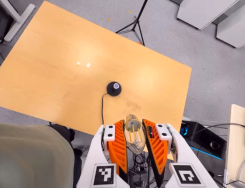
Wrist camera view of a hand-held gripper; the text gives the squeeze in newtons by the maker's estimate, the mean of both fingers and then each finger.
{"total": 19.8, "left": 21.7, "right": 17.8}